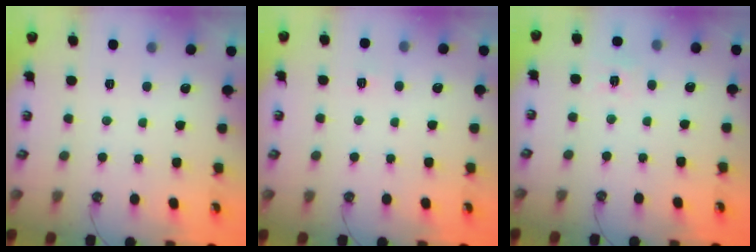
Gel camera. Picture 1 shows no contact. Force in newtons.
{"total": 4.0, "press": 4.0, "slide": 0.4}
{"total": 6.4, "press": 6.4, "slide": 0.5}